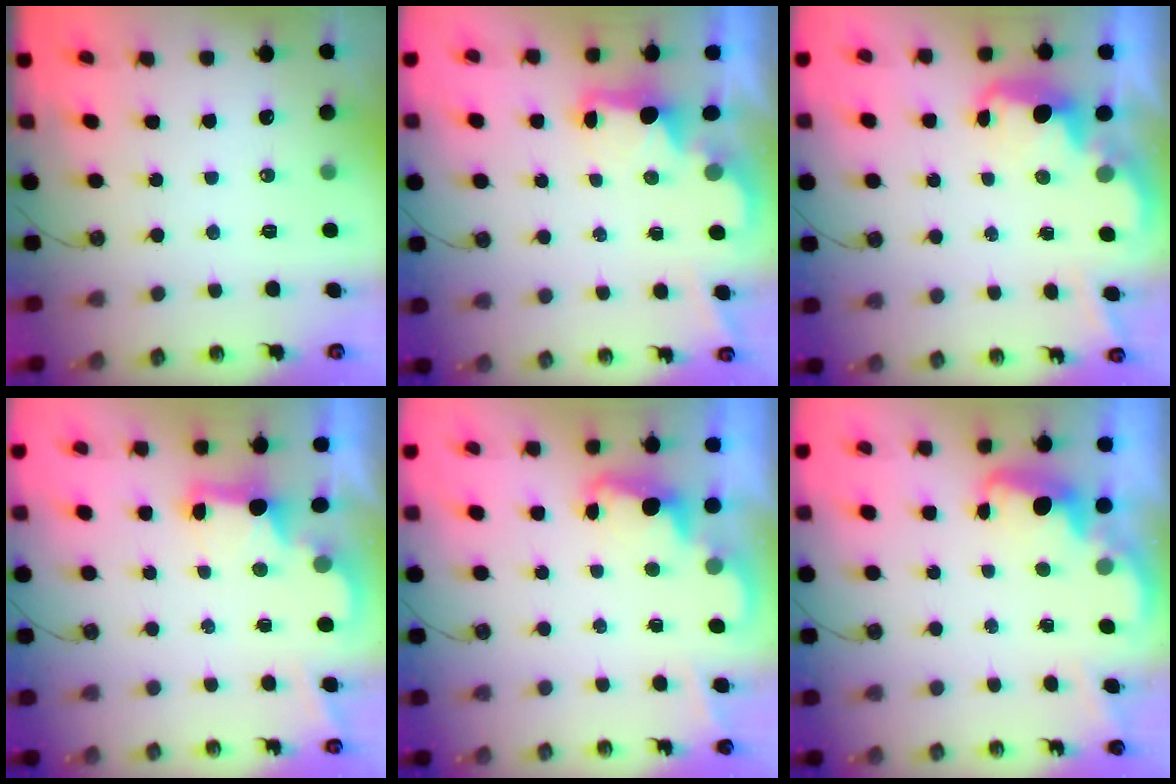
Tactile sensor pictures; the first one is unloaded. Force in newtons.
{"total": 2.1, "press": 2.0, "slide": 0.8}
{"total": 2.9, "press": 2.8, "slide": 0.6}
{"total": 2.3, "press": 2.2, "slide": 0.7}
{"total": 2.3, "press": 2.3, "slide": 0.5}
{"total": 2.8, "press": 2.7, "slide": 0.8}